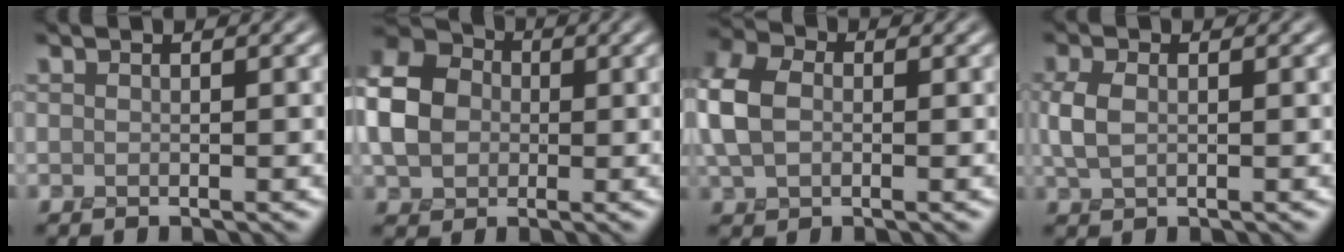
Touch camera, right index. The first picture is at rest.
{"total": 6.4, "force": [-0.3, 5.1, 3.9], "torque": [-0.097, 0.013, -0.011]}
{"total": 6.7, "force": [0.0, 4.7, 4.7], "torque": [-0.134, 0.012, -0.005]}
{"total": 2.0, "force": [0.1, 1.2, 1.6], "torque": [-0.046, 0.003, 0.004]}